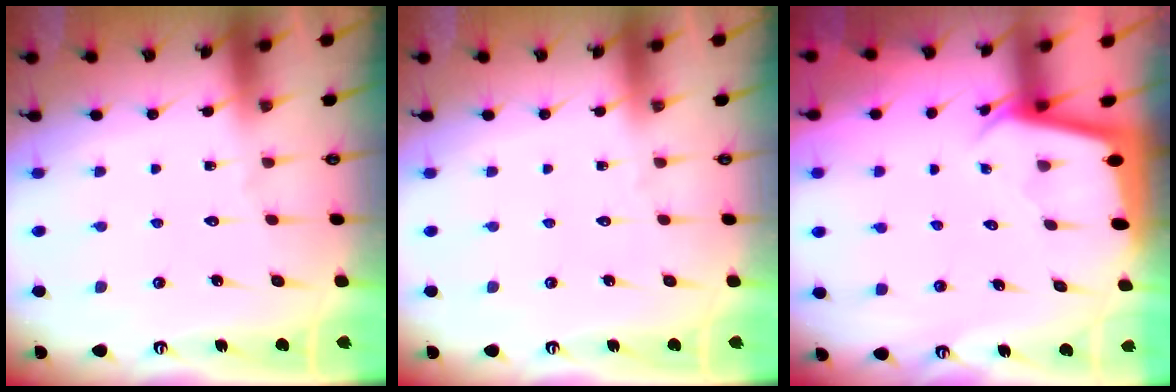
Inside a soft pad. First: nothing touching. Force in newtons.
{"total": 0.0}
{"total": 2.2, "press": 2.2, "slide": 0.1}